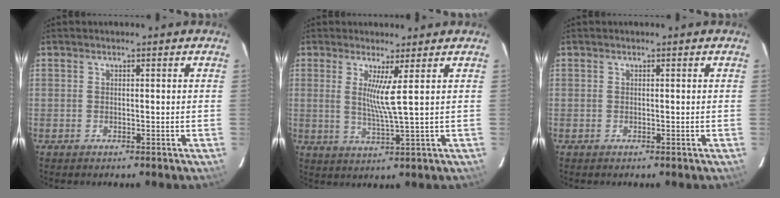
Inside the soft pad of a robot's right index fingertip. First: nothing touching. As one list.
[{"total": 4.9, "force": [1.8, -1.1, 4.4], "torque": [-0.079, -0.017, 0.028]}, {"total": 0.0}]